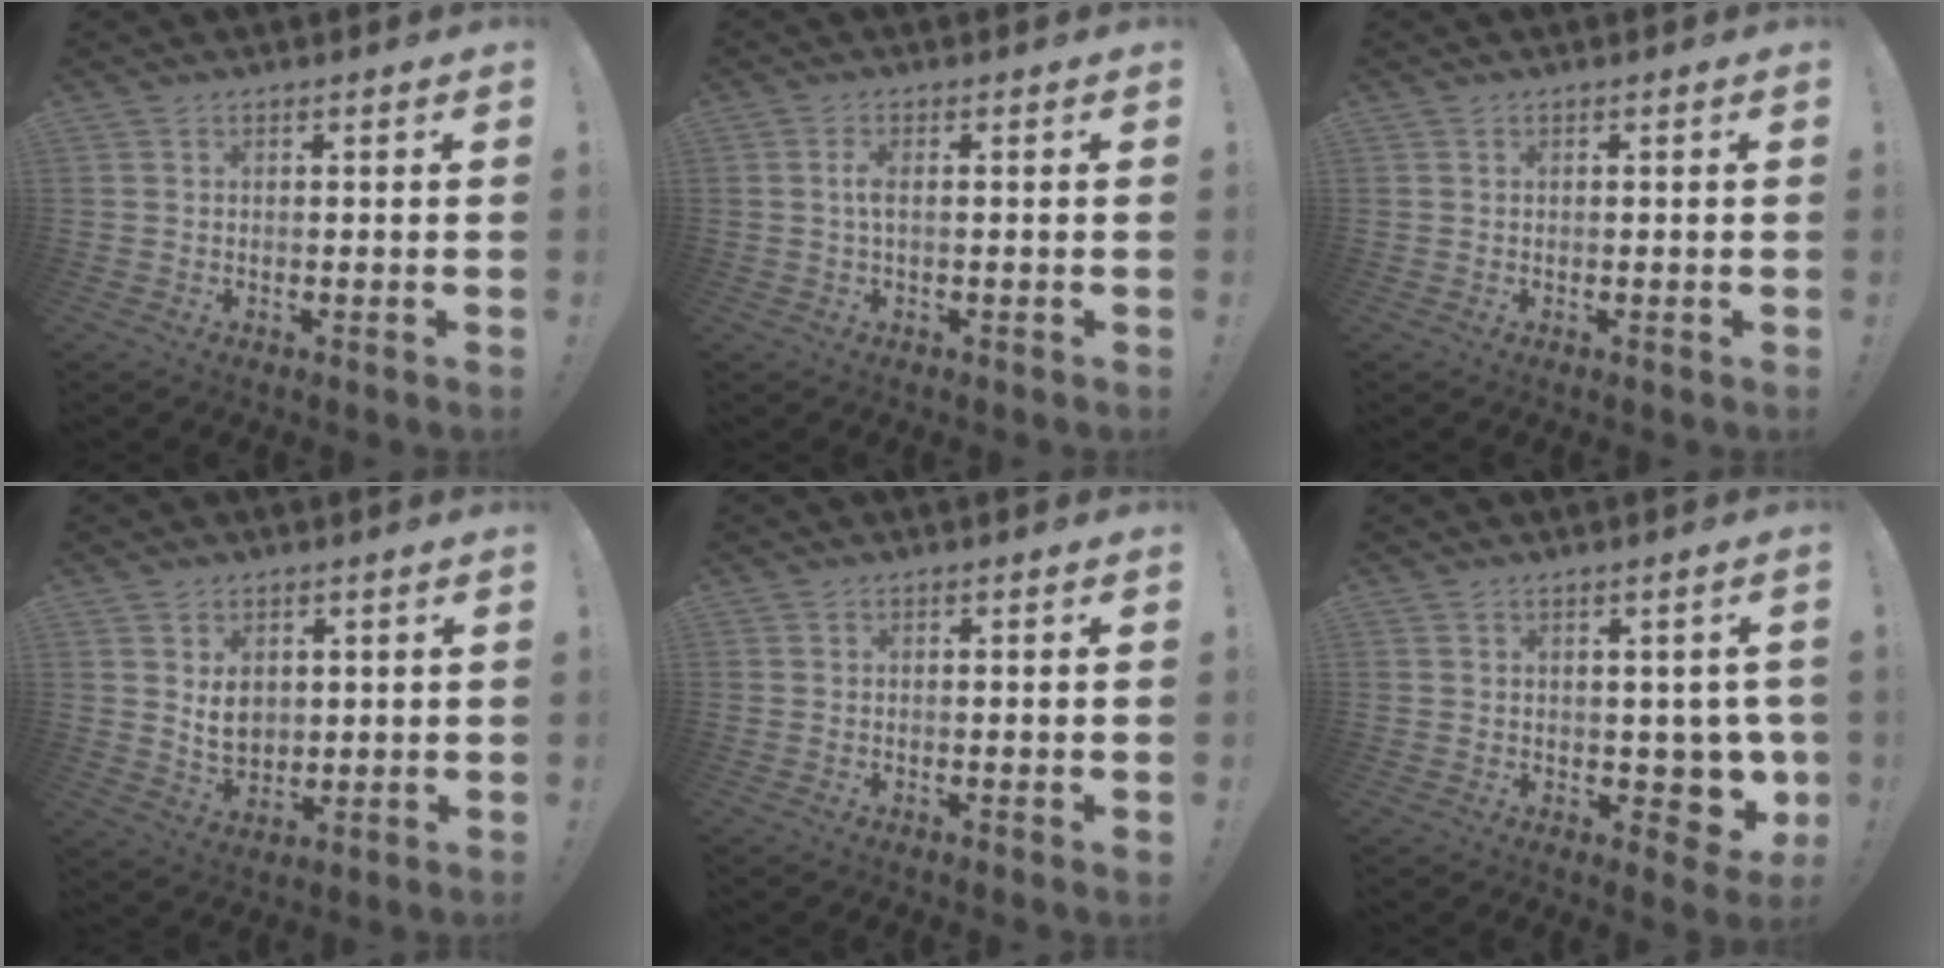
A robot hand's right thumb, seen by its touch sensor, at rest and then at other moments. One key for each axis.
{"total": 2.6, "fx": -0.1, "fy": 0.6, "fz": 2.6, "tx": -0.056, "ty": 0.006, "tz": -0.001}
{"total": 0.0}
{"total": 7.1, "fx": 2.3, "fy": 5.7, "fz": 3.4, "tx": -0.039, "ty": -0.016, "tz": 0.045}
{"total": 0.9, "fx": -0.1, "fy": -0.4, "fz": 0.8, "tx": -0.011, "ty": -0.003, "tz": -0.002}
{"total": 7.0, "fx": 0.5, "fy": 5.3, "fz": 4.6, "tx": -0.038, "ty": -0.012, "tz": 0.023}